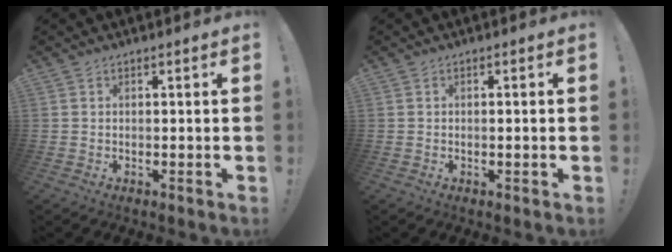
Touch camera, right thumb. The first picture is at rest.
{"total": 1.0, "force": [-0.1, -0.3, 1.0], "torque": [-0.008, -0.004, -0.005]}